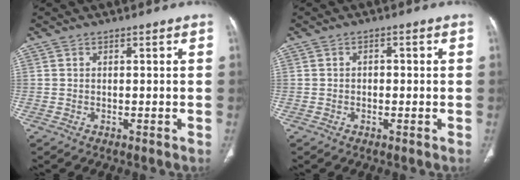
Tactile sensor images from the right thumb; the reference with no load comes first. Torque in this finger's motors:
{"motor_torque": [-0.23, 0.19, -0.16, 0.01, 0.08]}